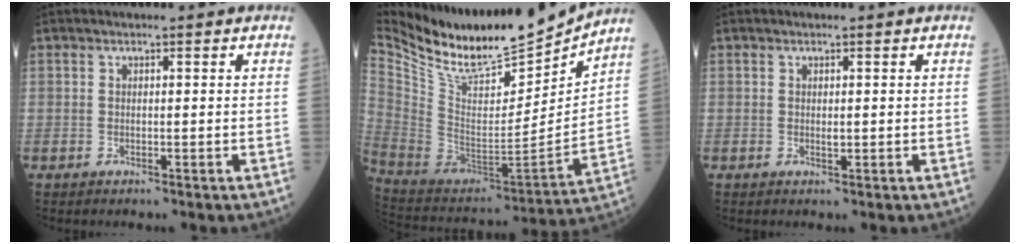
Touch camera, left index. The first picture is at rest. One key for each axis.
{"total": 23.5, "fx": 20.6, "fy": 4.3, "fz": 10.4, "tx": -0.208, "ty": -0.035, "tz": 0.353}
{"total": 0.6, "fx": 0.1, "fy": 0.2, "fz": 0.6, "tx": -0.007, "ty": -0.005, "tz": -0.001}